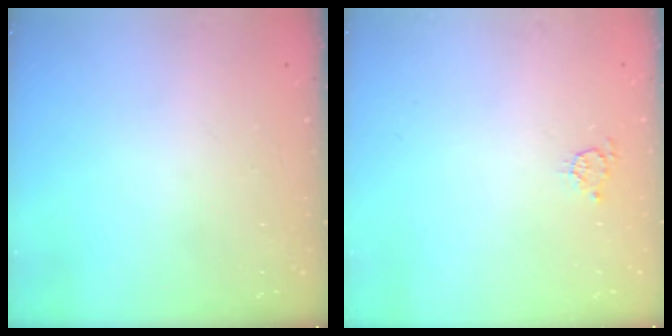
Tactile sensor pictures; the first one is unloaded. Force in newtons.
{"total": 3.6, "press": 3.5, "slide": 0.4}